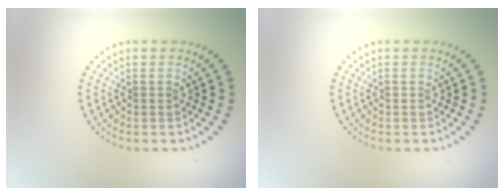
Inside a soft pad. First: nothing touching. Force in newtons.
{"total": 0.0}